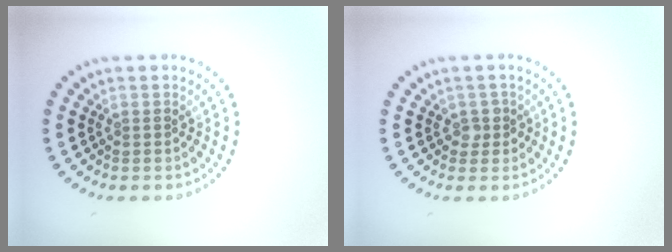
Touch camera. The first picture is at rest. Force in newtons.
{"total": 1.1, "press": 1.0, "slide": 0.4}